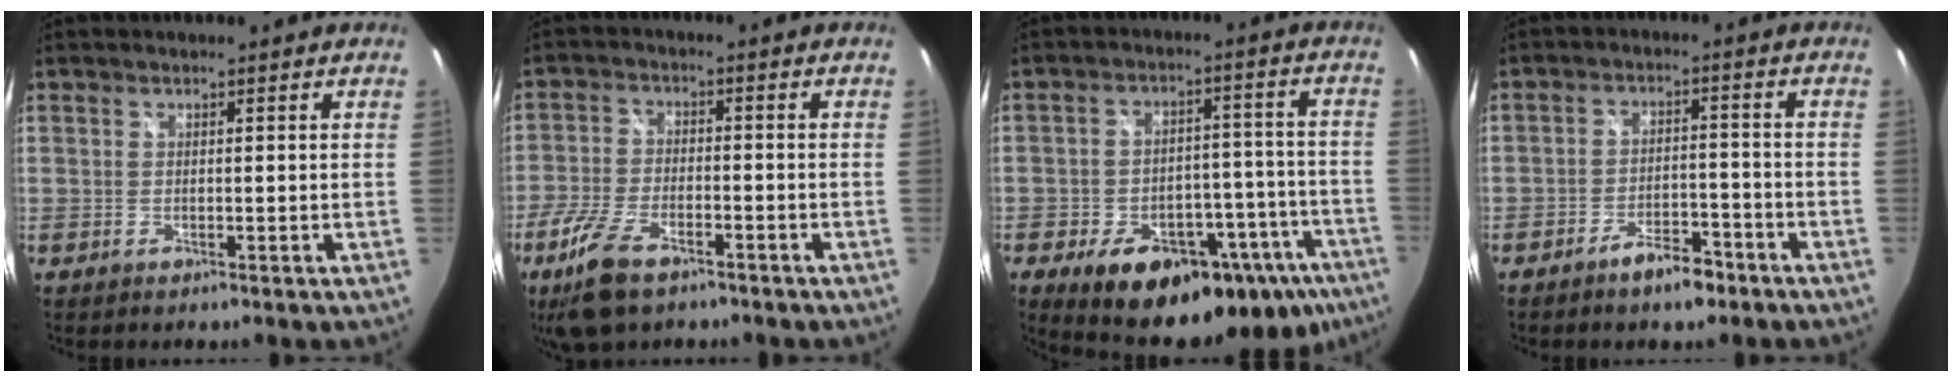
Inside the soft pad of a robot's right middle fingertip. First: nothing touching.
{"total": 10.0, "force": [-6.4, 4.3, 6.4], "torque": [-0.157, -0.019, -0.126]}
{"total": 25.7, "force": [-15.6, 13.0, 15.6], "torque": [-0.226, 0.007, -0.190]}
{"total": 6.0, "force": [-4.5, 2.2, 3.2], "torque": [-0.064, 0.006, -0.064]}